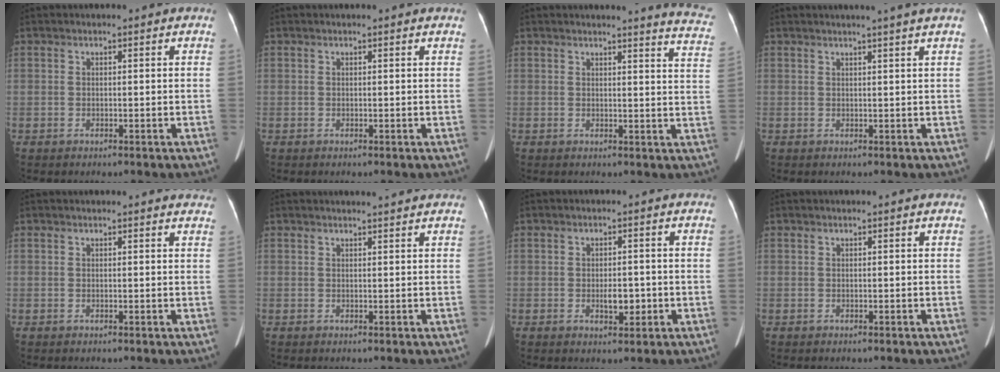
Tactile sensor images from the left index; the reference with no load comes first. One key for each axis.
{"total": 1.1, "fx": 1.0, "fy": 0.0, "fz": 0.3, "tx": -0.010, "ty": 0.007, "tz": 0.008}
{"total": 9.1, "fx": 8.9, "fy": -0.4, "fz": 2.0, "tx": -0.007, "ty": -0.075, "tz": 0.065}
{"total": 3.5, "fx": 2.9, "fy": -1.0, "fz": 1.8, "tx": -0.023, "ty": 0.004, "tz": 0.034}
{"total": 5.5, "fx": 5.3, "fy": 0.9, "fz": 1.1, "tx": -0.003, "ty": 0.002, "tz": 0.034}
{"total": 3.0, "fx": 2.8, "fy": -0.4, "fz": 0.9, "tx": -0.014, "ty": 0.007, "tz": 0.036}
{"total": 3.0, "fx": -0.7, "fy": 1.4, "fz": 2.6, "tx": -0.042, "ty": 0.000, "tz": -0.006}
{"total": 0.0}